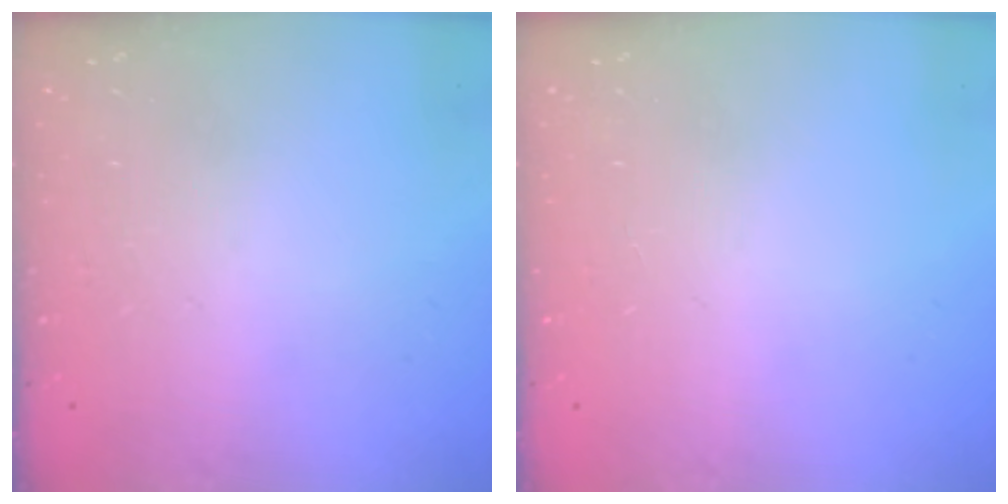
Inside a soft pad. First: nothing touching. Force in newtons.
{"total": 0.0}